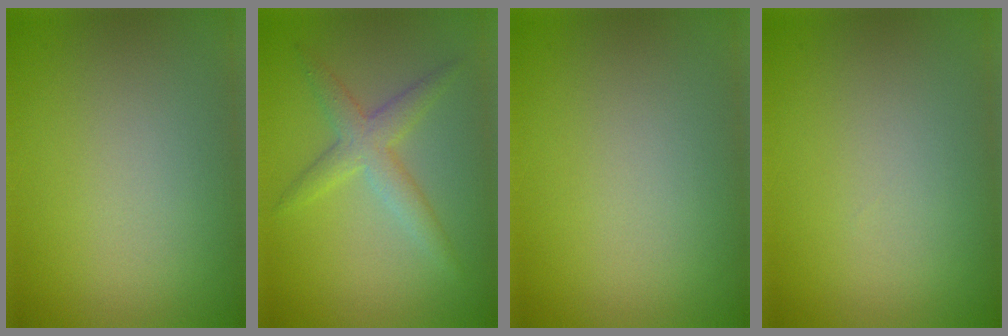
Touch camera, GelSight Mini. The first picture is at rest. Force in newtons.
{"total": 3.0, "press": 3.0, "slide": 0.1}
{"total": 0.0}
{"total": 0.0}